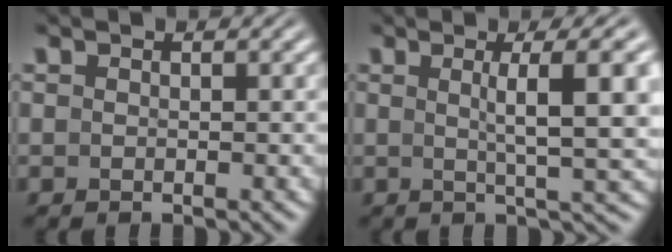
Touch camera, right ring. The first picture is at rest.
{"total": 5.3, "force": [1.2, -0.1, 5.1], "torque": [-0.062, 0.004, 0.020]}